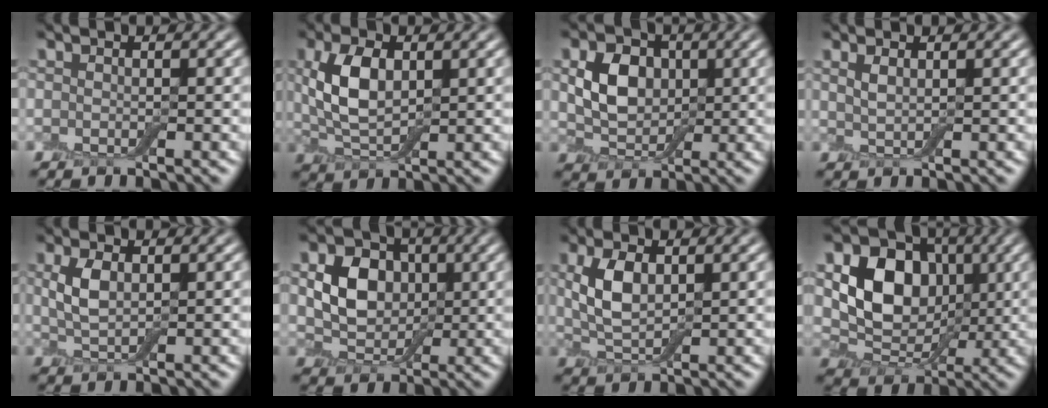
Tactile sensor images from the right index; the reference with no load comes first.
{"total": 4.8, "force": [1.3, 2.7, 3.8], "torque": [-0.089, 0.009, 0.026]}
{"total": 4.3, "force": [1.0, 3.3, 2.5], "torque": [-0.057, 0.004, 0.015]}
{"total": 1.0, "force": [0.8, 0.1, 0.5], "torque": [-0.017, 0.003, 0.018]}
{"total": 2.4, "force": [0.9, 1.3, 1.8], "torque": [-0.051, 0.005, 0.020]}
{"total": 4.8, "force": [0.9, 3.9, 2.7], "torque": [-0.061, 0.003, 0.010]}
{"total": 3.7, "force": [1.2, 1.9, 2.9], "torque": [-0.072, 0.008, 0.024]}
{"total": 8.2, "force": [1.8, 6.5, 4.7], "torque": [-0.086, 0.000, 0.028]}